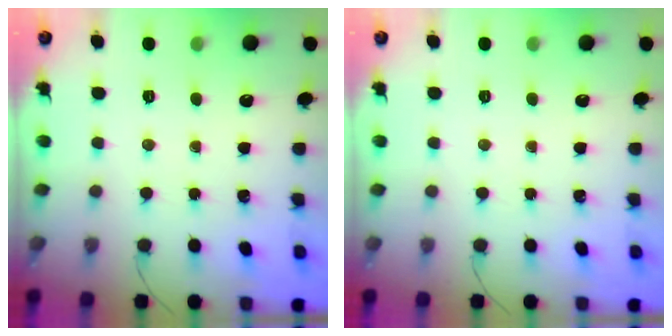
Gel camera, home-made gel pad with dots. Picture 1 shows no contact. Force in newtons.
{"total": 0.0}